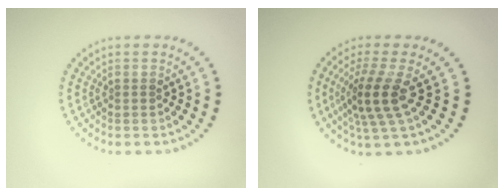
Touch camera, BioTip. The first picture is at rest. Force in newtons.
{"total": 3.9, "press": 2.9, "slide": 2.6}